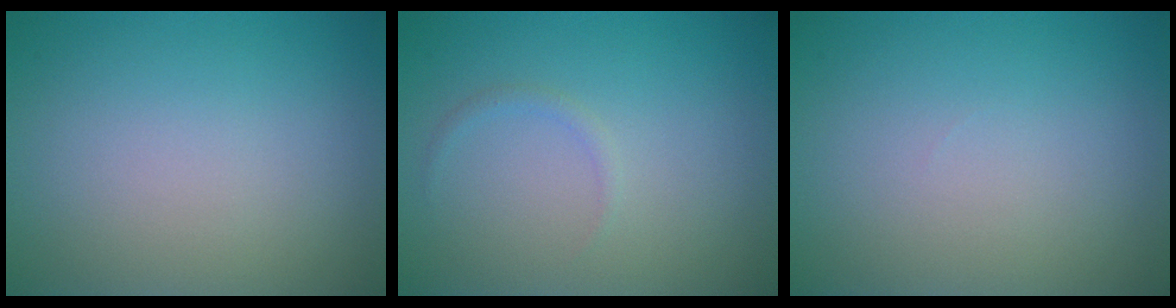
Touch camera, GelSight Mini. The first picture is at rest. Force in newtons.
{"total": 0.7, "press": 0.7, "slide": 0.1}
{"total": 0.0}